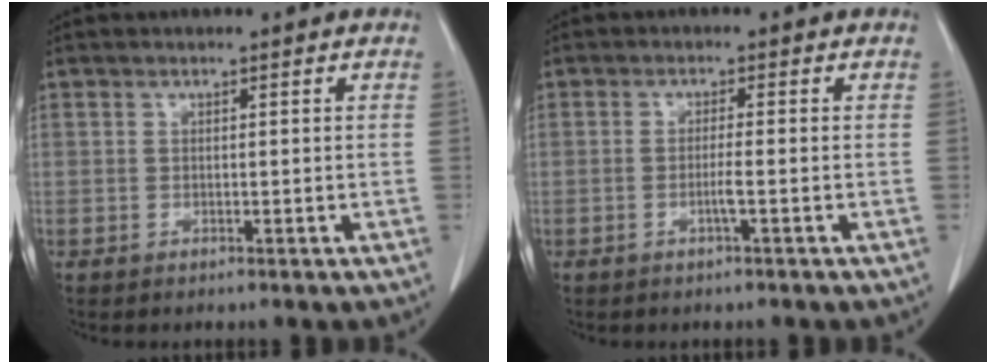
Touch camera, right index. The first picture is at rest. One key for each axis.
{"total": 2.0, "fx": -0.8, "fy": -0.3, "fz": 1.8, "tx": -0.035, "ty": -0.002, "tz": -0.016}